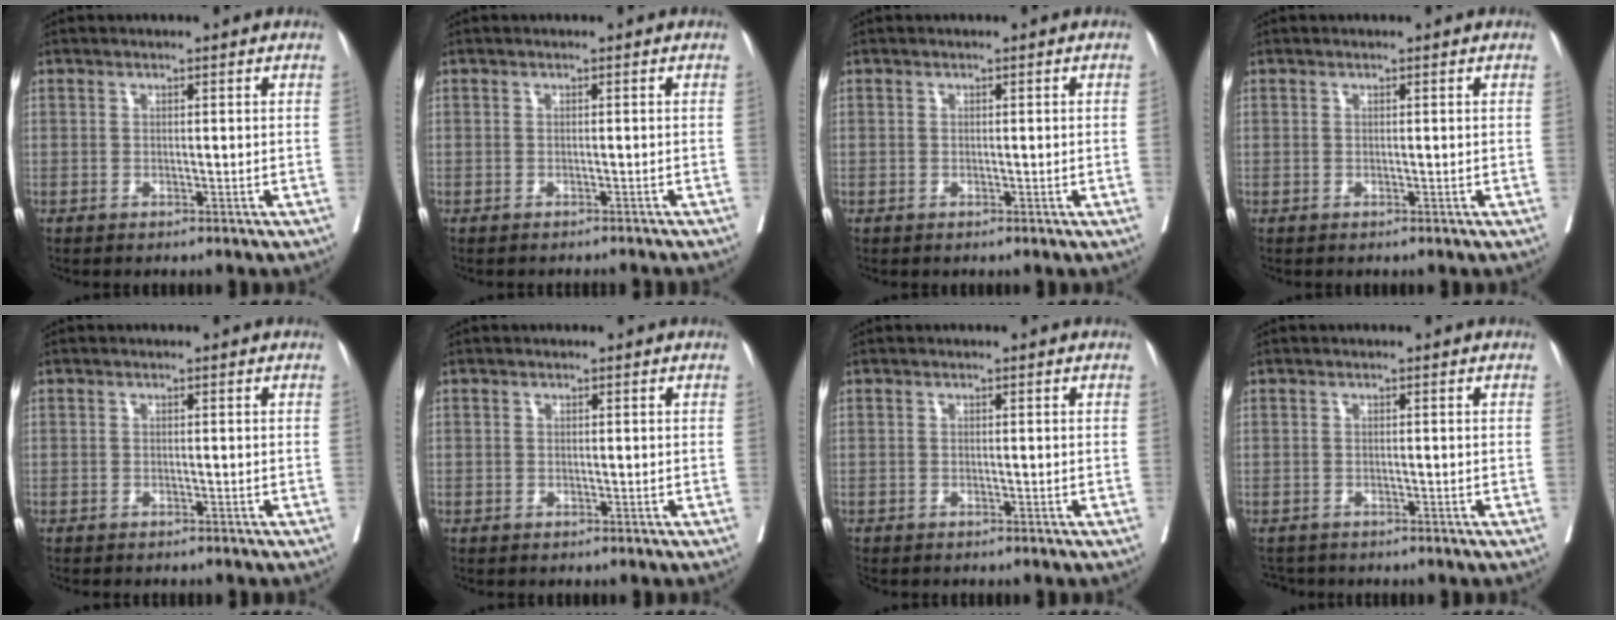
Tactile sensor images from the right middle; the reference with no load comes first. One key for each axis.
{"total": 5.1, "fx": -4.9, "fy": 0.4, "fz": 1.4, "tx": -0.019, "ty": -0.011, "tz": -0.053}
{"total": 0.0}
{"total": 0.0}
{"total": 3.4, "fx": -3.2, "fy": 0.6, "fz": 1.2, "tx": -0.018, "ty": -0.006, "tz": -0.039}
{"total": 0.8, "fx": -0.3, "fy": 0.7, "fz": -0.2, "tx": 0.002, "ty": 0.009, "tz": -0.006}
{"total": 1.9, "fx": -1.6, "fy": 0.6, "fz": 0.6, "tx": -0.017, "ty": -0.004, "tz": -0.023}
{"total": 2.4, "fx": -2.3, "fy": 0.9, "fz": 0.0, "tx": -0.002, "ty": -0.006, "tz": -0.036}